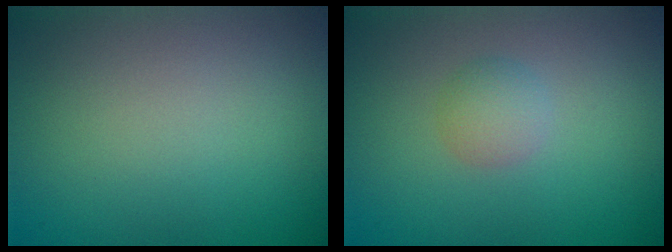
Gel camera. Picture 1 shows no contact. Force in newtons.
{"total": 1.7, "press": 1.7, "slide": 0.1}